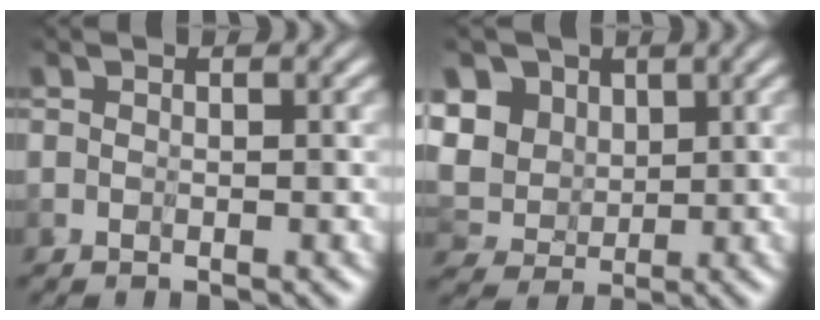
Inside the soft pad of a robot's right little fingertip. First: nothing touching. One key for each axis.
{"total": 9.3, "fx": 4.3, "fy": 7.4, "fz": 3.6, "tx": -0.107, "ty": 0.016, "tz": 0.071}